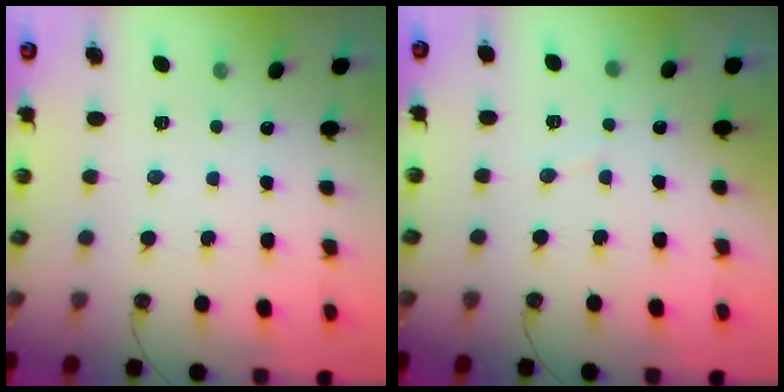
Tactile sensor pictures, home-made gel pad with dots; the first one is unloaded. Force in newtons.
{"total": 2.6, "press": 2.6, "slide": 0.3}